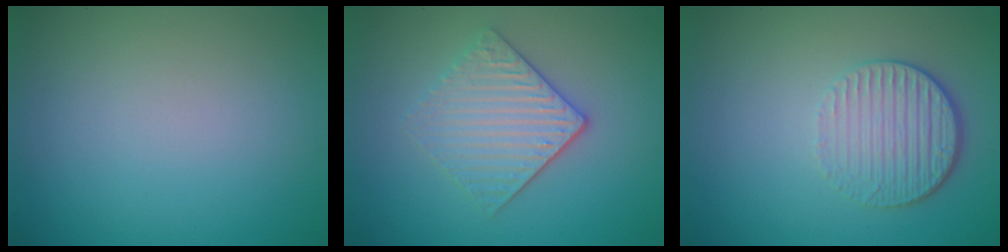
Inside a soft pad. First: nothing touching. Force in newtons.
{"total": 3.6, "press": 3.1, "slide": 1.8}
{"total": 4.2, "press": 3.0, "slide": 3.0}